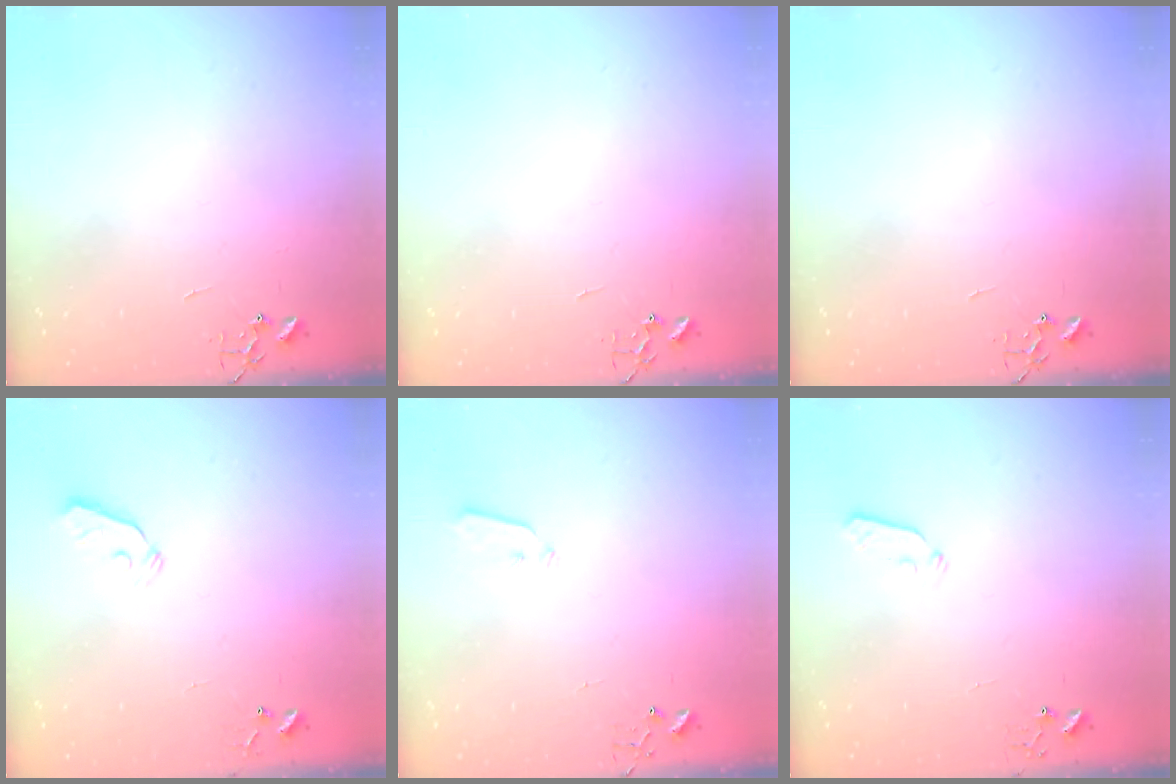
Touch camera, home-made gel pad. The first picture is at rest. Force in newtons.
{"total": 0.0}
{"total": 0.0}
{"total": 3.2, "press": 3.1, "slide": 0.6}
{"total": 3.6, "press": 3.6, "slide": 0.6}
{"total": 4.8, "press": 4.7, "slide": 0.7}